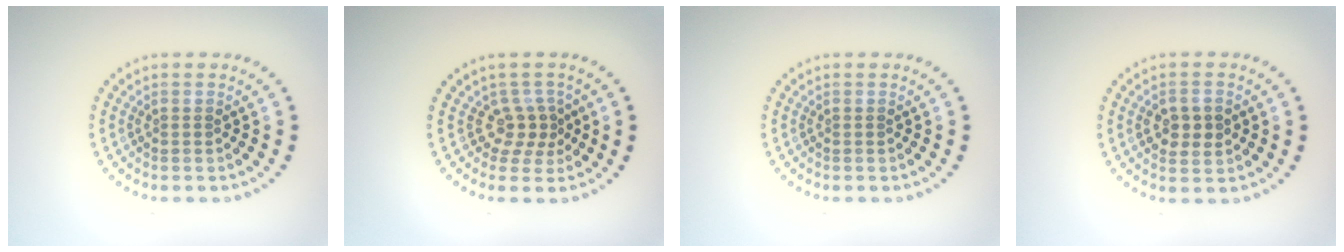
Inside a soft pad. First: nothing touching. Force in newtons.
{"total": 2.5, "press": 1.7, "slide": 1.8}
{"total": 0.0}
{"total": 2.7, "press": 2.7, "slide": 0.1}